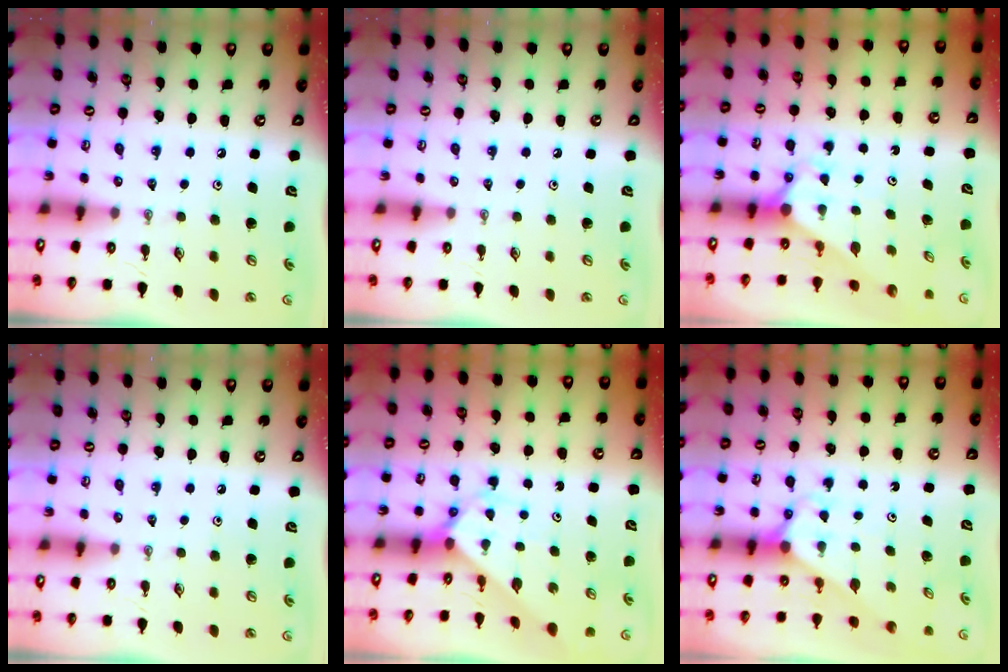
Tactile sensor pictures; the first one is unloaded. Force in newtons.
{"total": 0.0}
{"total": 2.7, "press": 2.7, "slide": 0.0}
{"total": 0.0}
{"total": 2.7, "press": 2.7, "slide": 0.2}
{"total": 2.6, "press": 2.6, "slide": 0.2}